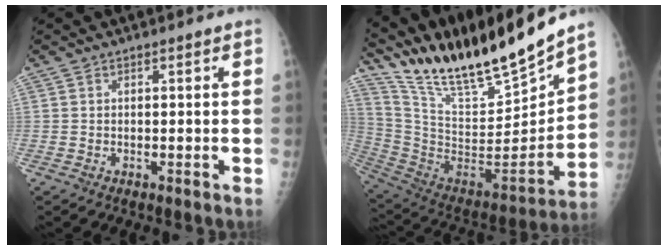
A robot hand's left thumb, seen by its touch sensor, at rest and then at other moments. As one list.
[{"total": 26.1, "force": [22.7, 3.2, 12.5], "torque": [-0.189, -0.122, 0.393]}]